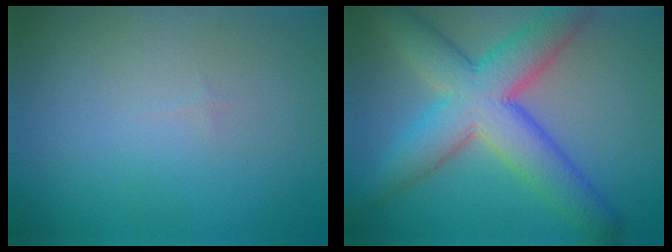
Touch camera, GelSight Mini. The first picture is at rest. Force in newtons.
{"total": 9.1, "press": 9.1, "slide": 0.3}